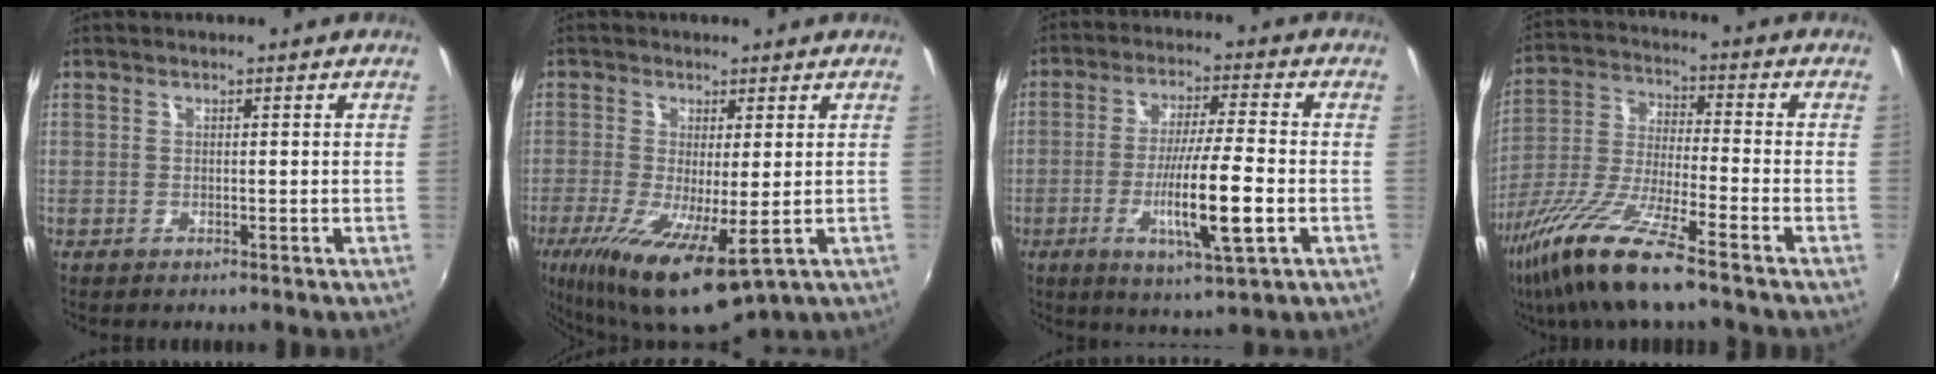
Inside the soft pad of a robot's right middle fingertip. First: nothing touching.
{"total": 12.4, "force": [-4.5, 3.4, 11.1], "torque": [-0.230, -0.049, -0.076]}
{"total": 11.9, "force": [-3.5, 0.8, 11.3], "torque": [-0.206, -0.018, -0.061]}
{"total": 15.1, "force": [-10.7, 1.2, 10.5], "torque": [-0.225, -0.031, -0.205]}